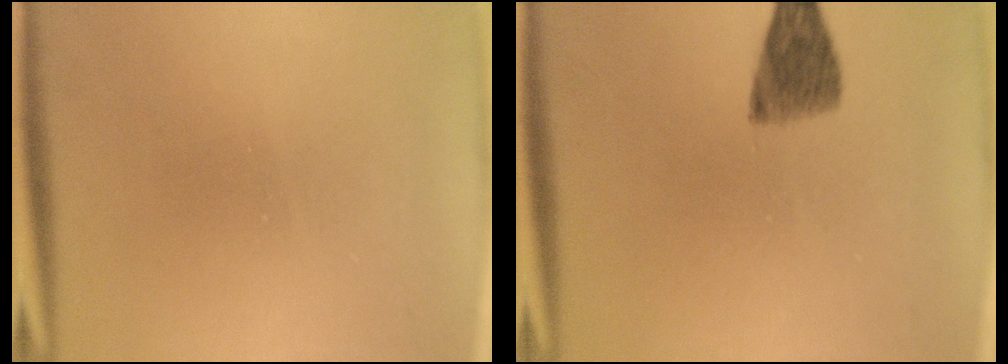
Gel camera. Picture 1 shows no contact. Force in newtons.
{"total": 4.7}